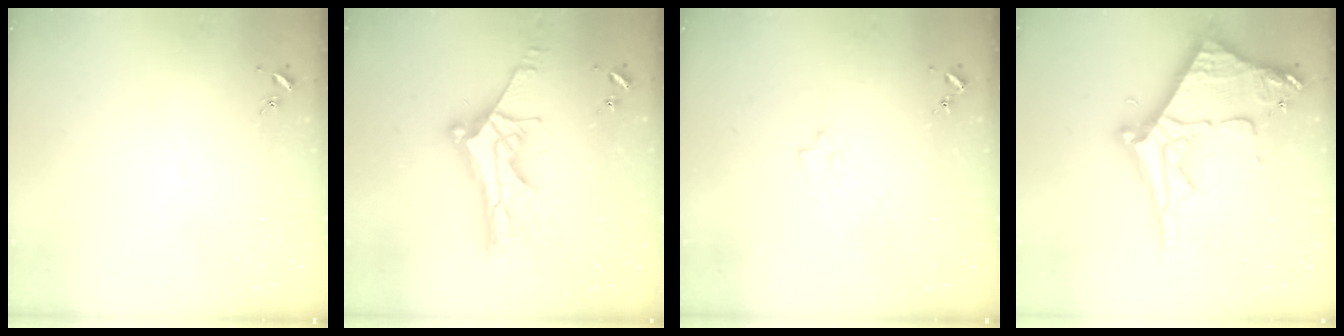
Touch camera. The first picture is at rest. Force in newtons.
{"total": 10.9, "press": 10.8, "slide": 0.9}
{"total": 2.1, "press": 2.1, "slide": 0.3}
{"total": 11.6, "press": 11.6, "slide": 1.3}